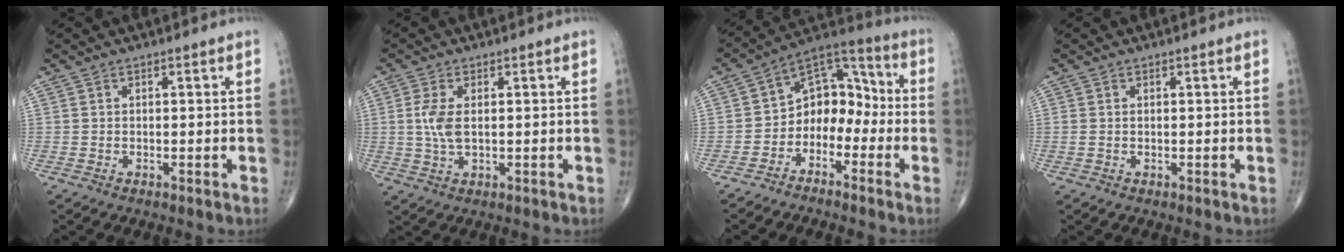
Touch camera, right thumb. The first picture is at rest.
{"total": 4.6, "force": [0.5, 2.1, 4.0], "torque": [-0.097, -0.006, 0.012]}
{"total": 10.1, "force": [-3.3, 7.5, 5.9], "torque": [-0.053, 0.071, -0.076]}
{"total": 0.7, "force": [0.0, 0.5, 0.5], "torque": [-0.018, 0.008, 0.006]}